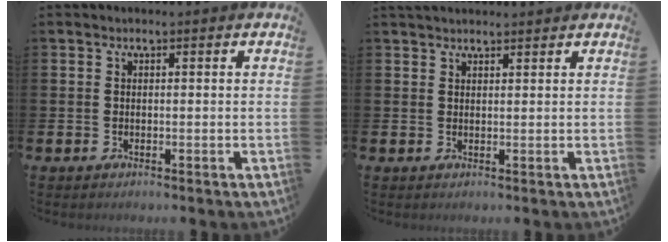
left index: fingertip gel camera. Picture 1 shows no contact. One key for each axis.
{"total": 2.0, "fx": 1.9, "fy": 0.5, "fz": 0.4, "tx": -0.002, "ty": -0.004, "tz": 0.033}